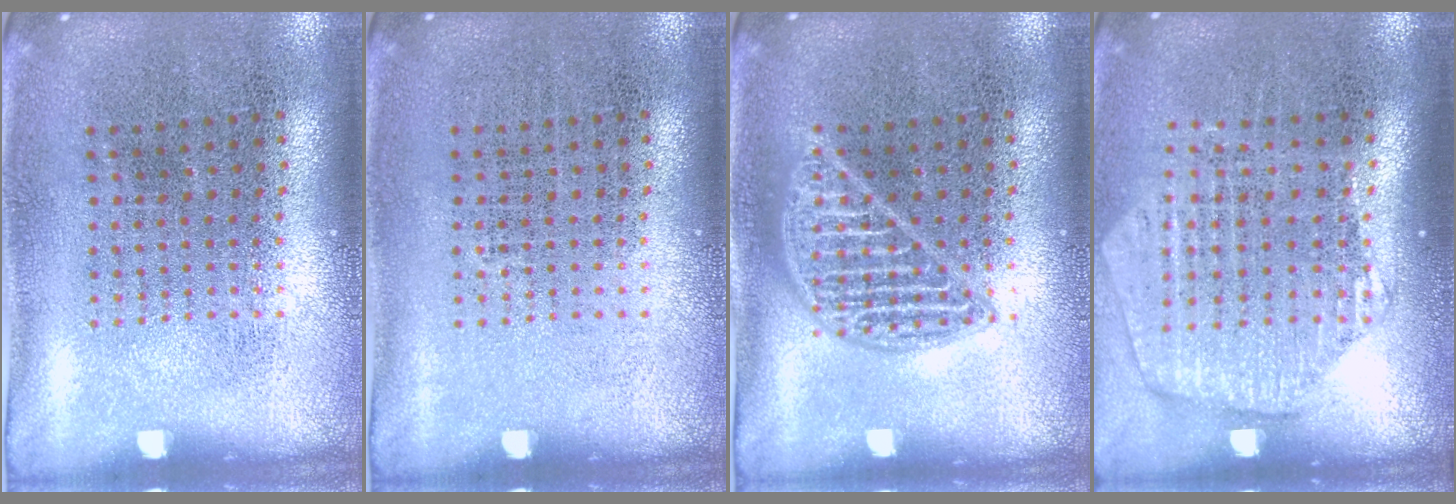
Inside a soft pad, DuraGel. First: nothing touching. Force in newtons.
{"total": 0.0}
{"total": 2.2, "press": 2.2, "slide": 0.3}
{"total": 1.7, "press": 1.6, "slide": 0.7}